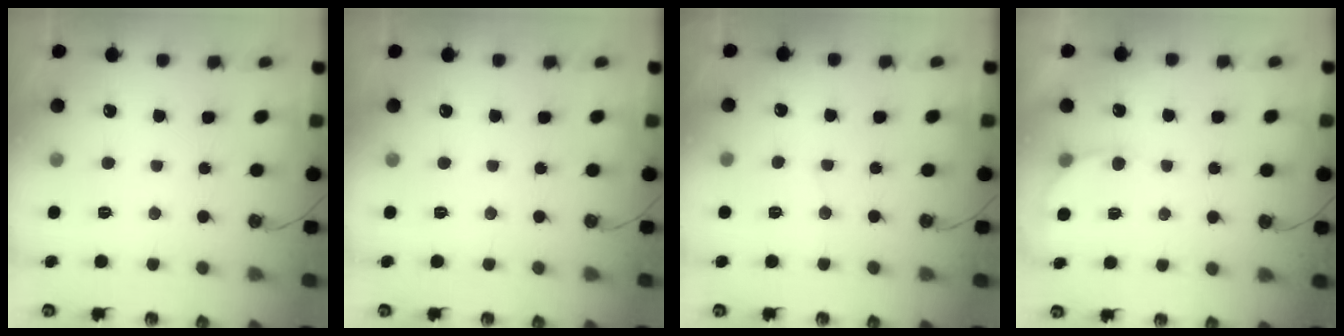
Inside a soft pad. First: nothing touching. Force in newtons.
{"total": 0.0}
{"total": 3.5, "press": 3.5, "slide": 0.4}
{"total": 3.7, "press": 3.6, "slide": 0.2}